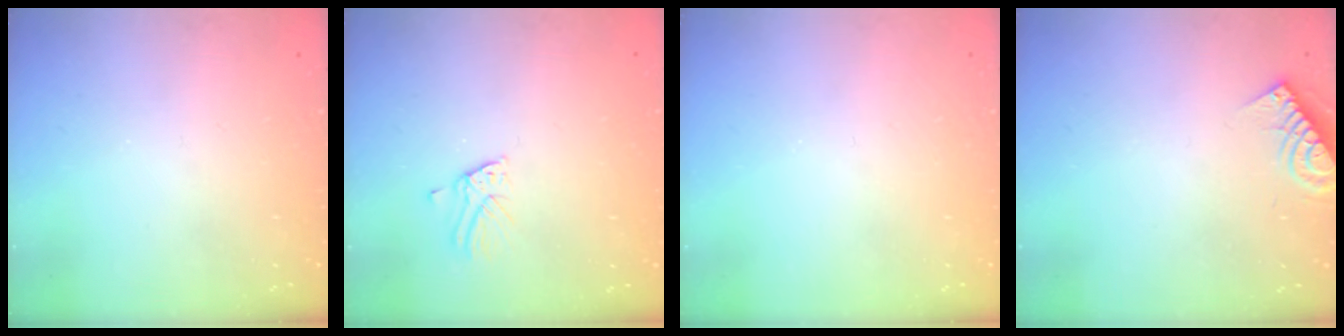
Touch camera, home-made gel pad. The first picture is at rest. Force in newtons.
{"total": 1.7, "press": 1.7, "slide": 0.1}
{"total": 0.0}
{"total": 6.9, "press": 6.8, "slide": 0.8}